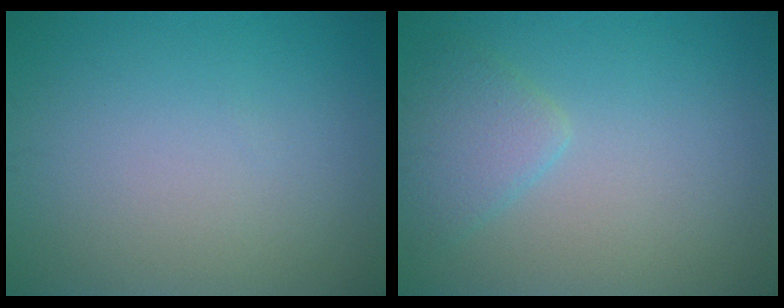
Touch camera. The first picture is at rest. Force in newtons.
{"total": 2.5, "press": 2.5, "slide": 0.2}